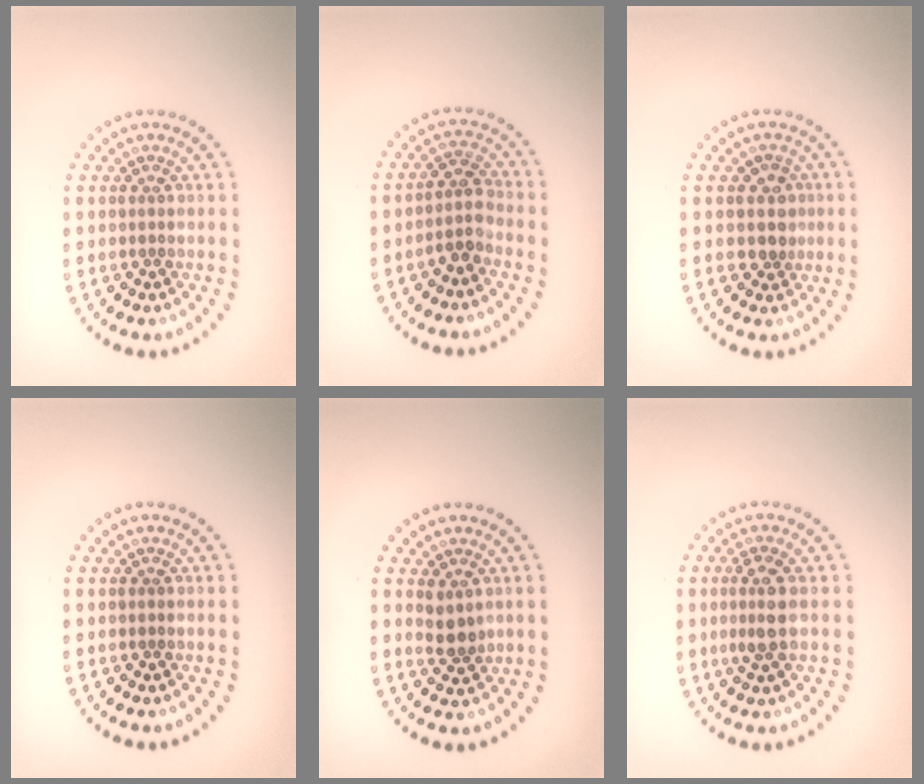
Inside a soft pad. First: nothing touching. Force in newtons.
{"total": 2.3, "press": 1.9, "slide": 1.3}
{"total": 2.0, "press": 1.8, "slide": 0.9}
{"total": 0.0}
{"total": 1.9, "press": 1.6, "slide": 1.0}
{"total": 2.4, "press": 2.2, "slide": 1.0}